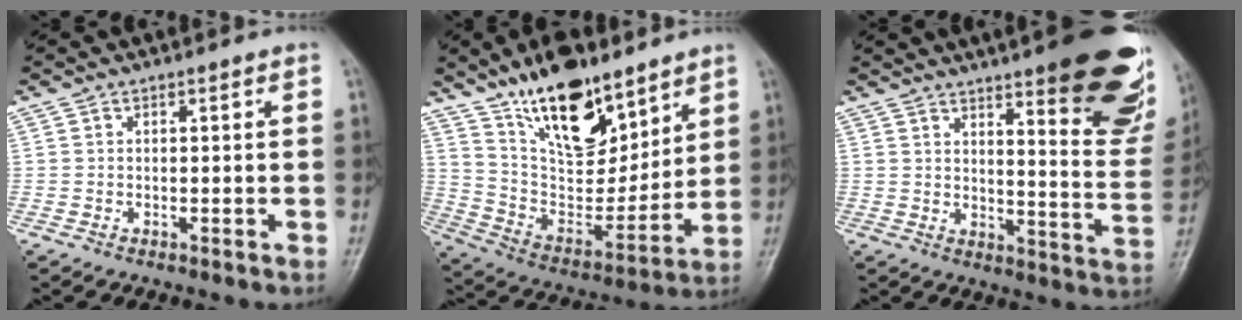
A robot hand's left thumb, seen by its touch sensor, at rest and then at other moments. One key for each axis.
{"total": 21.0, "fx": 14.0, "fy": 9.6, "fz": 12.2, "tx": -0.152, "ty": -0.073, "tz": 0.254}
{"total": 24.2, "fx": 15.2, "fy": 5.8, "fz": 17.9, "tx": -0.199, "ty": -0.082, "tz": 0.192}